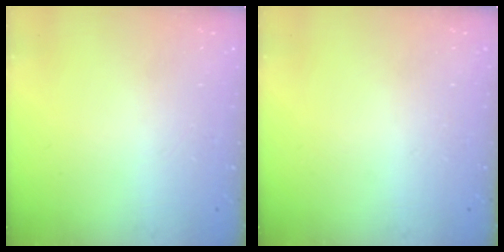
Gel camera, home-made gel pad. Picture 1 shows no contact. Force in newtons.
{"total": 0.0}